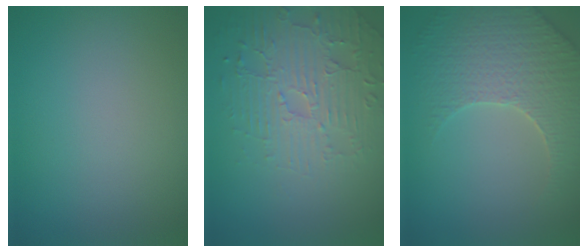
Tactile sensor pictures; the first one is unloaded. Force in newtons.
{"total": 4.4, "press": 3.6, "slide": 2.6}
{"total": 5.1, "press": 4.7, "slide": 2.0}